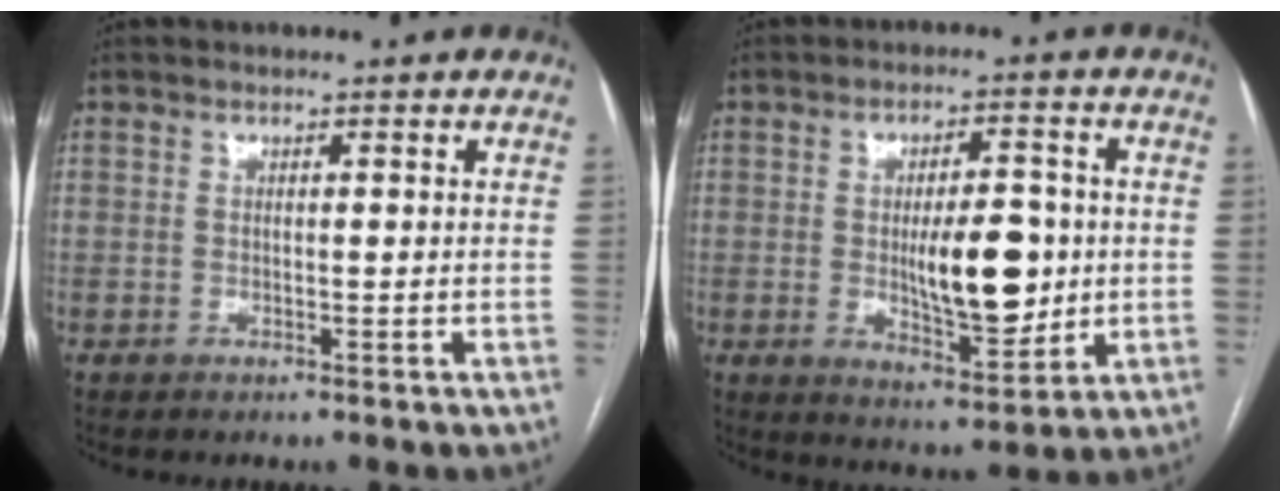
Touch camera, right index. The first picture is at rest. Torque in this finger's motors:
{"motor_torque": [0.93, -0.17, 0.44, 0.15]}